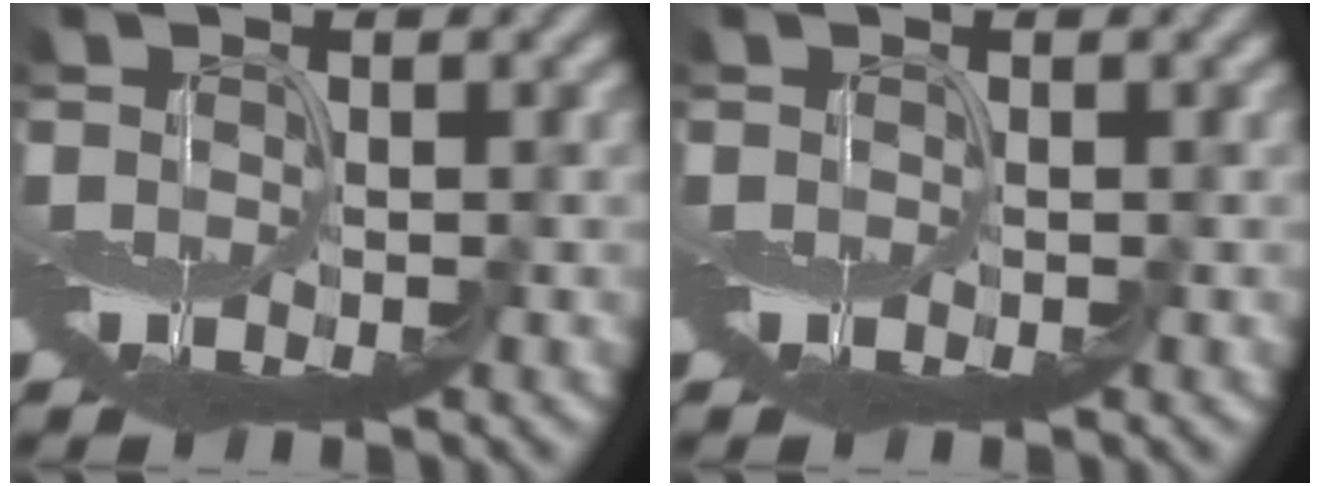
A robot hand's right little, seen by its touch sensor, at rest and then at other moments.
{"total": 0.0}